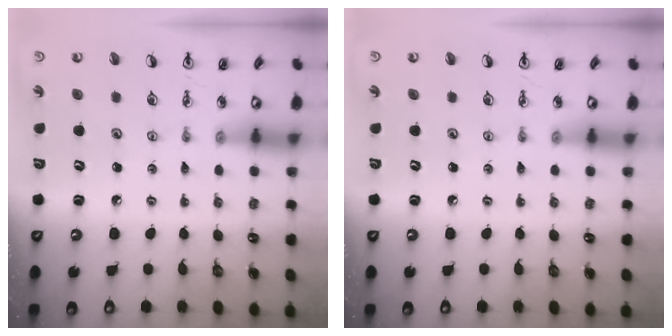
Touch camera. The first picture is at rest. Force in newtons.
{"total": 0.0}